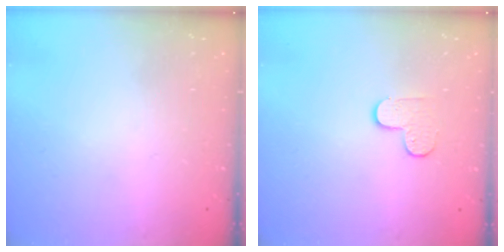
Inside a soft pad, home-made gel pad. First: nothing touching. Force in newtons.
{"total": 6.1, "press": 6.1, "slide": 0.6}